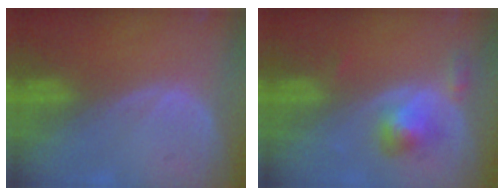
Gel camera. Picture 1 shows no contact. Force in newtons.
{"total": 4.0, "press": 4.0, "slide": 0.2}